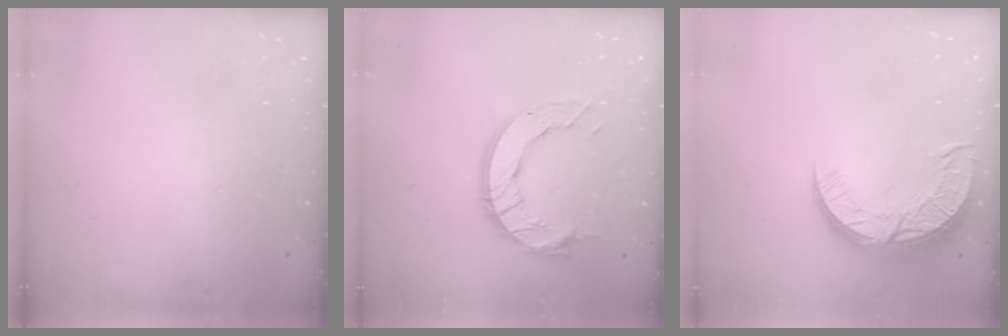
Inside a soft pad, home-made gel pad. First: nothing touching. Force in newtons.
{"total": 13.0, "press": 12.9, "slide": 1.2}
{"total": 12.8, "press": 12.7, "slide": 0.9}